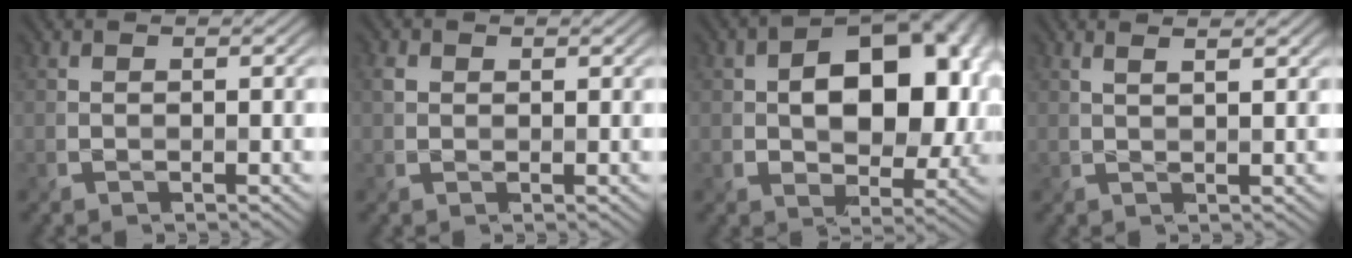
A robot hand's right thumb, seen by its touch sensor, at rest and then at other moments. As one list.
[{"total": 1.3, "force": [0.4, 1.1, 0.6], "torque": [-0.019, -0.001, 0.009]}, {"total": 14.5, "force": [1.7, 9.6, 10.8], "torque": [-0.125, 0.014, 0.029]}, {"total": 3.1, "force": [1.9, 0.8, 2.3], "torque": [-0.020, 0.007, 0.016]}]